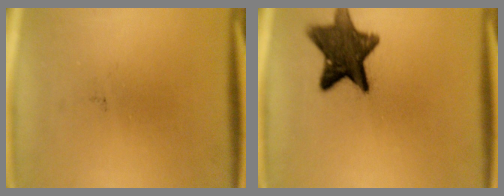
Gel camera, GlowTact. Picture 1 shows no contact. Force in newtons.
{"total": 11.8}